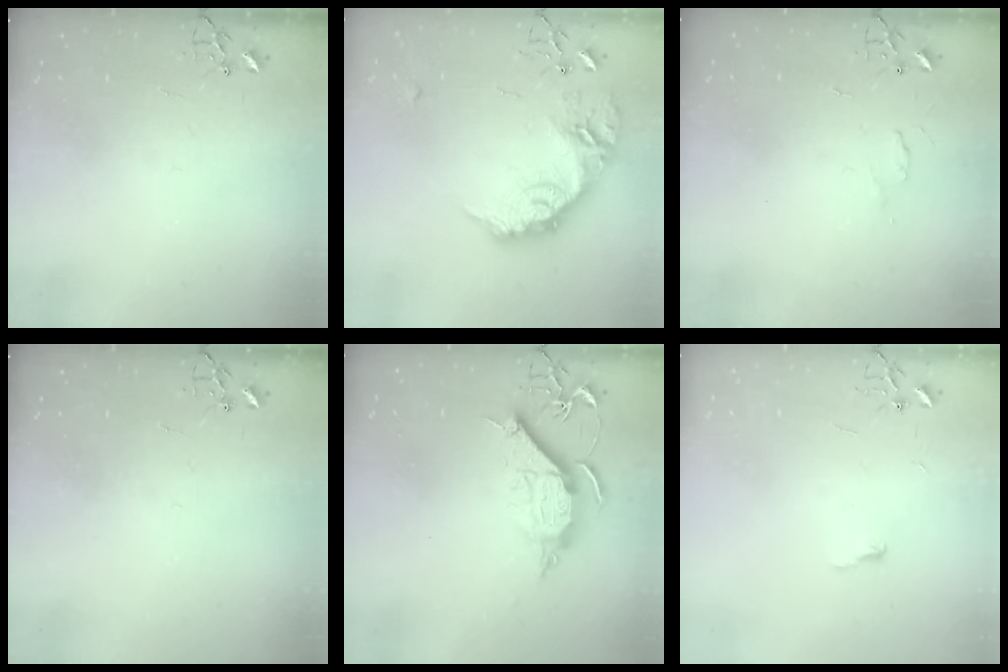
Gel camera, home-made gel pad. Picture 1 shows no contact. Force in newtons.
{"total": 20.9, "press": 20.9, "slide": 1.2}
{"total": 4.1, "press": 4.1, "slide": 0.7}
{"total": 0.0}
{"total": 10.9, "press": 10.9, "slide": 0.7}
{"total": 3.7, "press": 3.7, "slide": 0.3}